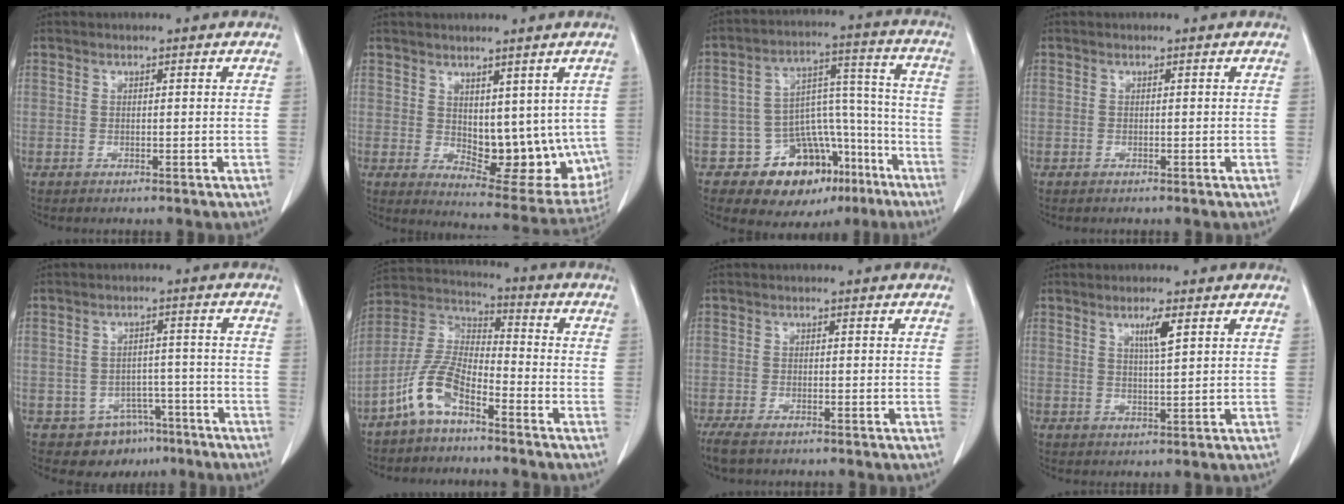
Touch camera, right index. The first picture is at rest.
{"total": 13.0, "force": [0.9, 6.5, 11.2], "torque": [-0.140, -0.018, 0.035]}
{"total": 14.4, "force": [-8.7, 9.4, 6.6], "torque": [-0.062, 0.073, -0.121]}
{"total": 0.0}
{"total": 6.9, "force": [-4.4, 5.1, 1.3], "torque": [-0.005, 0.017, -0.053]}
{"total": 9.1, "force": [-5.9, 3.1, 6.3], "torque": [-0.149, 0.010, -0.123]}
{"total": 4.7, "force": [-3.6, 1.5, 2.6], "torque": [-0.048, -0.012, -0.058]}
{"total": 3.4, "force": [1.6, 0.0, 3.0], "torque": [-0.053, -0.004, 0.029]}